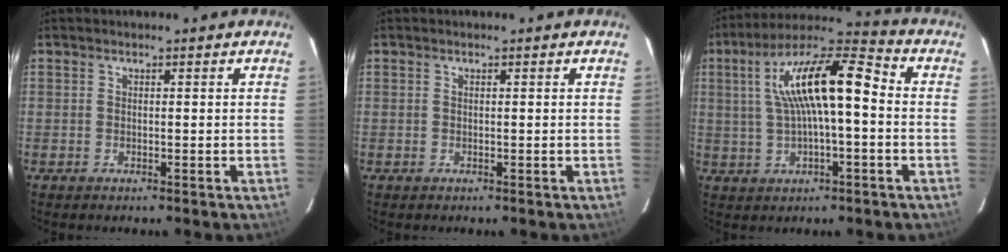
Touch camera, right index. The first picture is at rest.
{"total": 0.0}
{"total": 15.0, "force": [1.2, 4.1, 14.4], "torque": [-0.255, 0.031, 0.019]}